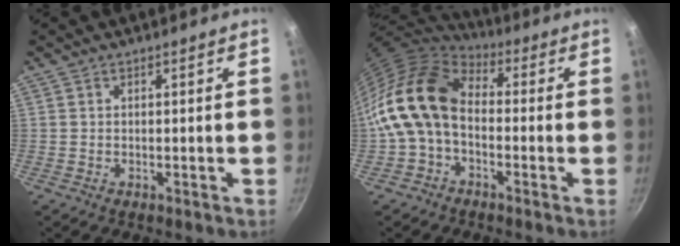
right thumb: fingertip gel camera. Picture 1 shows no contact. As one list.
[{"total": 14.7, "force": [-1.2, 9.9, 10.8], "torque": [-0.186, 0.035, -0.039]}]